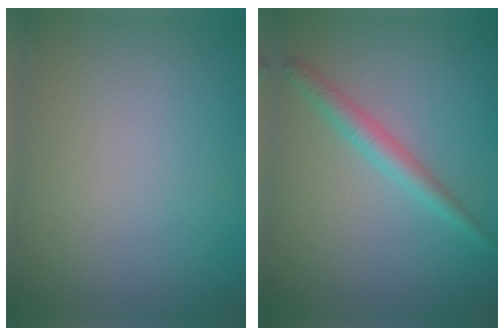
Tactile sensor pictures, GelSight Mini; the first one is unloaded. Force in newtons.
{"total": 2.2, "press": 2.2, "slide": 0.0}